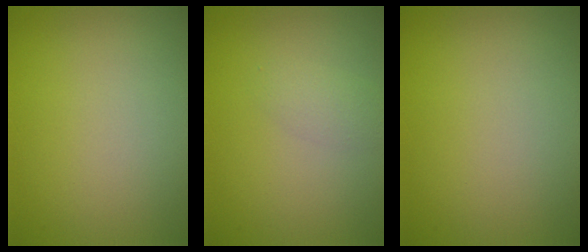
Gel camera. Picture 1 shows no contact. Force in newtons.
{"total": 1.5, "press": 1.5, "slide": 0.1}
{"total": 0.0}